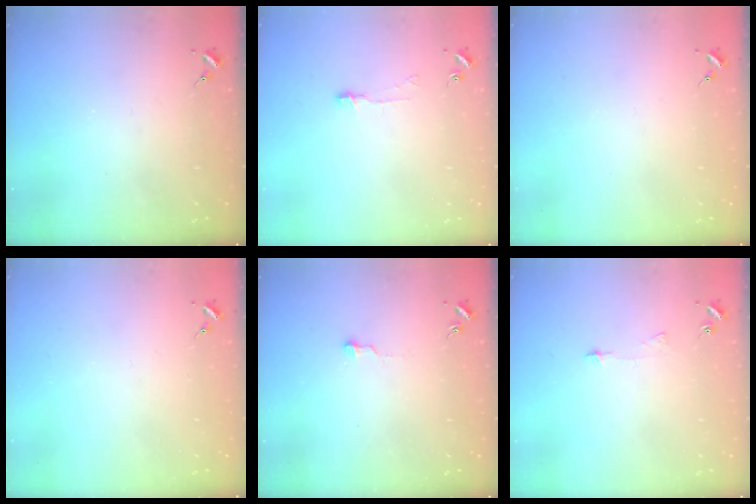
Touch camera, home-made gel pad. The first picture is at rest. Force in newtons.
{"total": 4.2, "press": 4.1, "slide": 0.4}
{"total": 0.0}
{"total": 0.0}
{"total": 4.2, "press": 4.2, "slide": 0.3}
{"total": 4.0, "press": 4.0, "slide": 0.4}